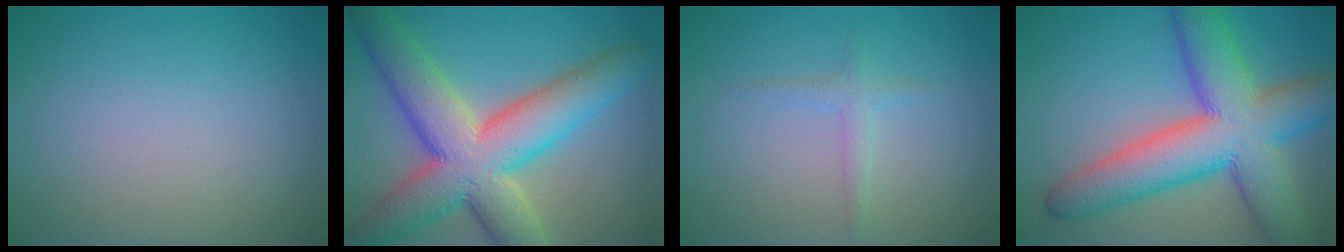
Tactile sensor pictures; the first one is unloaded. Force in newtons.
{"total": 11.5, "press": 11.5, "slide": 0.5}
{"total": 1.3, "press": 1.3, "slide": 0.0}
{"total": 11.6, "press": 11.6, "slide": 0.4}